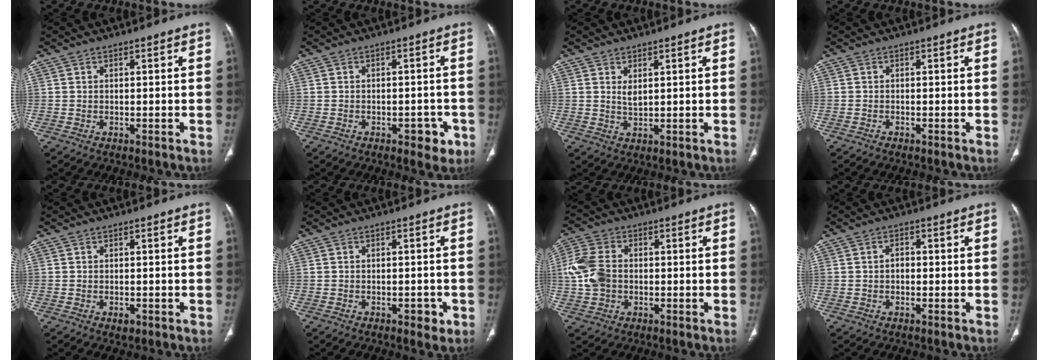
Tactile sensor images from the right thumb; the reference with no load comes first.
{"total": 4.3, "force": [-2.1, 2.4, 2.8], "torque": [-0.017, 0.012, -0.023]}
{"total": 2.2, "force": [1.0, 0.9, 1.7], "torque": [-0.029, -0.011, 0.023]}
{"total": 0.6, "force": [-0.5, 0.2, 0.1], "torque": [-0.007, -0.002, -0.012]}
{"total": 1.3, "force": [-0.6, 0.8, 0.8], "torque": [-0.011, 0.000, -0.007]}
{"total": 2.7, "force": [-1.2, 1.5, 1.8], "torque": [-0.014, 0.005, -0.013]}
{"total": 8.5, "force": [-0.3, 6.3, 5.6], "torque": [-0.124, 0.014, -0.010]}
{"total": 1.8, "force": [-0.2, 1.3, 1.3], "torque": [-0.014, 0.008, -0.007]}